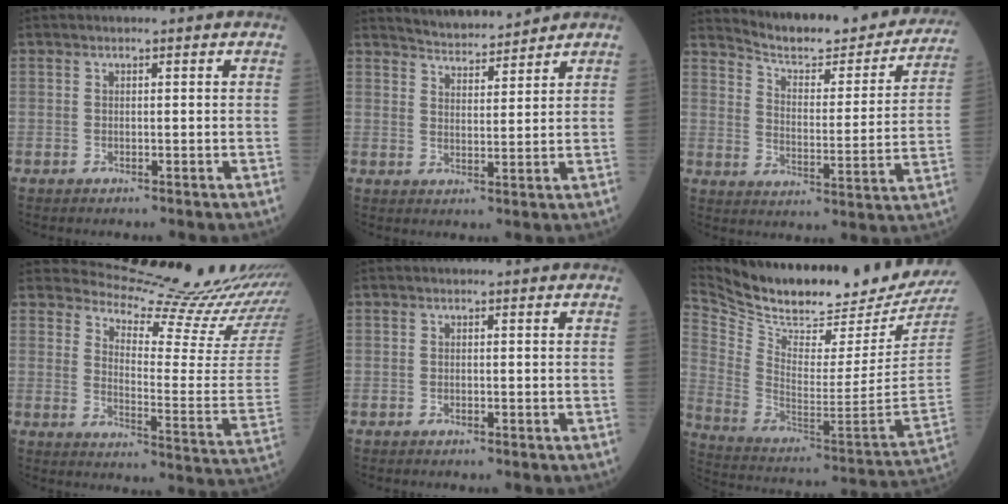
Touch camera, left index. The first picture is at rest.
{"total": 6.2, "force": [6.1, 0.3, 0.8], "torque": [-0.024, 0.011, 0.104]}
{"total": 19.9, "force": [18.6, 3.7, 6.0], "torque": [-0.076, -0.041, 0.240]}
{"total": 19.7, "force": [19.5, -0.9, 2.9], "torque": [-0.047, -0.147, 0.236]}
{"total": 0.0}
{"total": 26.8, "force": [24.6, 3.3, 10.1], "torque": [-0.206, -0.095, 0.367]}